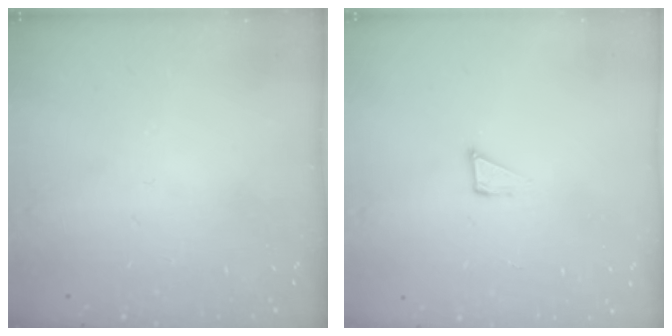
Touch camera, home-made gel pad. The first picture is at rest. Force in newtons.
{"total": 2.1, "press": 2.1, "slide": 0.1}